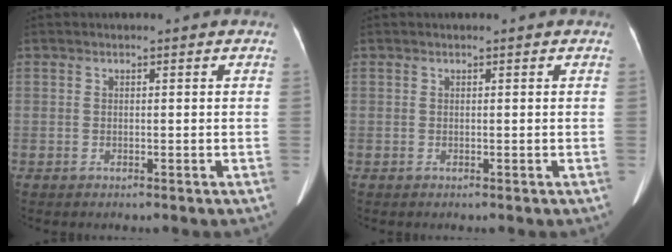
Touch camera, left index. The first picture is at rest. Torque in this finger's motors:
{"motor_torque": [-0.22, -0.16, -0.01, -0.01]}